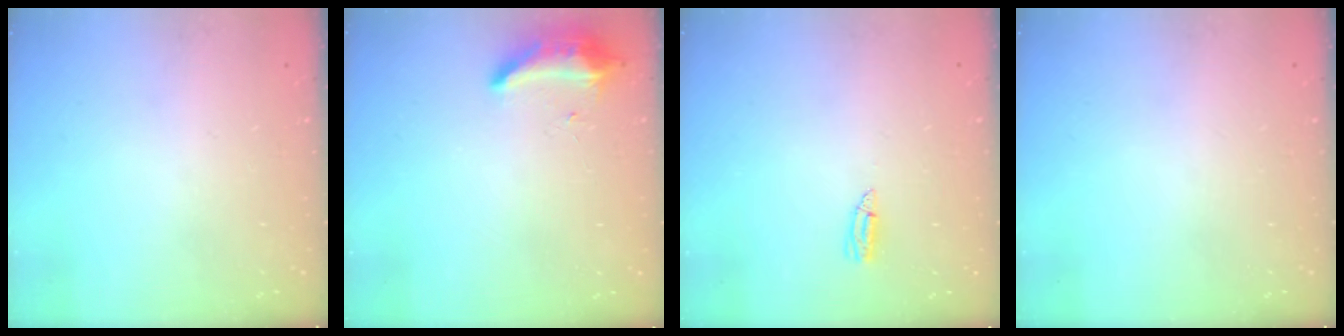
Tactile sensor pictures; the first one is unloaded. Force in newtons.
{"total": 8.2, "press": 8.2, "slide": 0.7}
{"total": 4.8, "press": 4.3, "slide": 2.0}
{"total": 0.0}